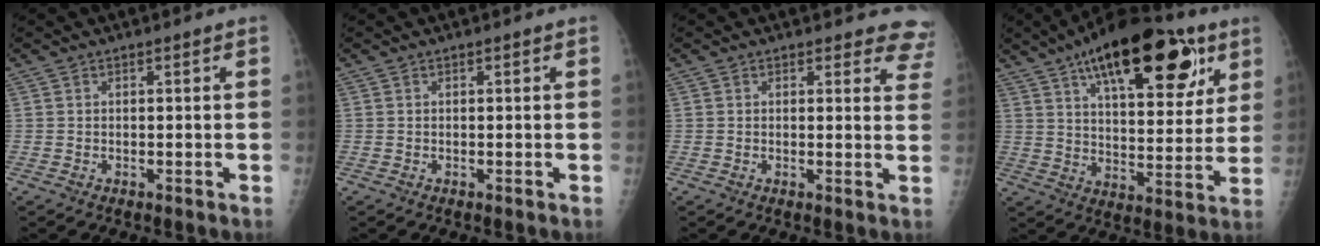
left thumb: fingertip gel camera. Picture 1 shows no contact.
{"total": 0.0}
{"total": 7.0, "force": [6.4, 2.8, 0.6], "torque": [0.046, -0.030, 0.034]}
{"total": 25.8, "force": [13.6, 10.9, 19.1], "torque": [-0.258, -0.018, 0.209]}